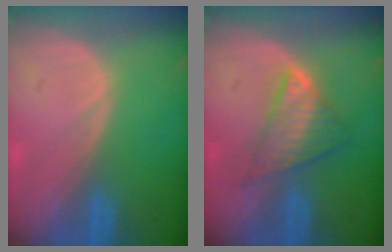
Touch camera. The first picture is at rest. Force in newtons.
{"total": 5.8, "press": 5.6, "slide": 1.6}